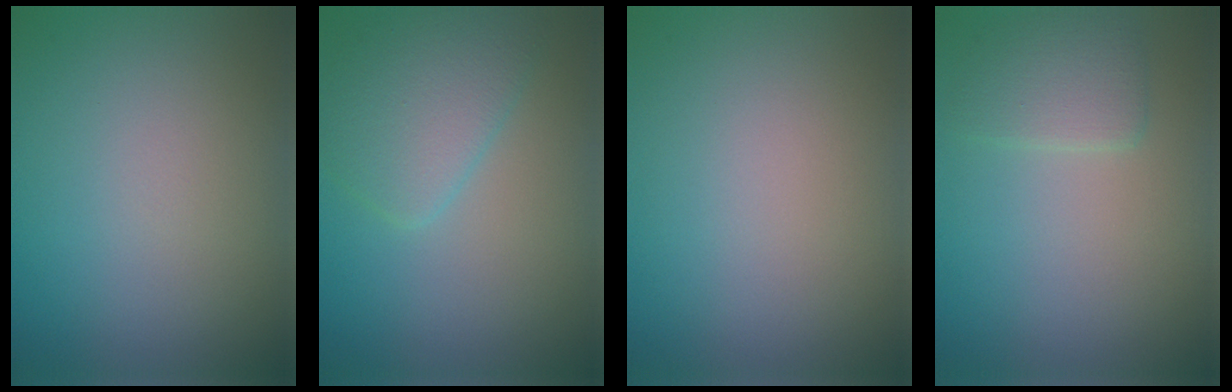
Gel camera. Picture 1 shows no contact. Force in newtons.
{"total": 4.2, "press": 4.2, "slide": 0.2}
{"total": 0.0}
{"total": 2.3, "press": 2.2, "slide": 0.3}